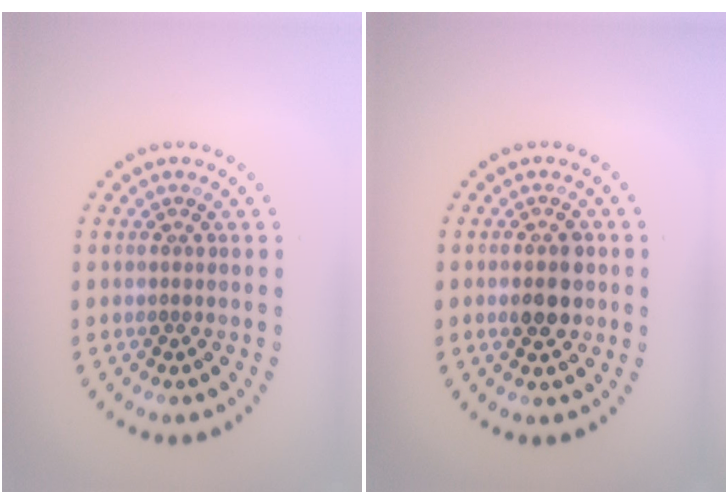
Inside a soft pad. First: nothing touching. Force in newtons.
{"total": 2.9, "press": 2.9, "slide": 0.2}